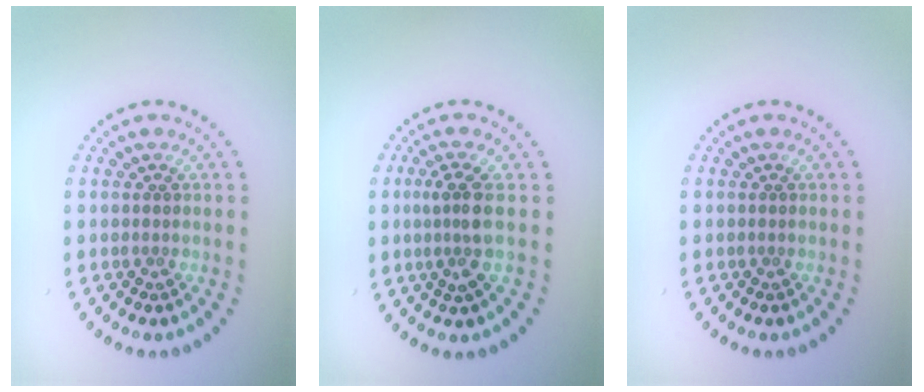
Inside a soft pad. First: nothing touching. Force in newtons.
{"total": 2.7, "press": 2.3, "slide": 1.5}
{"total": 0.0}